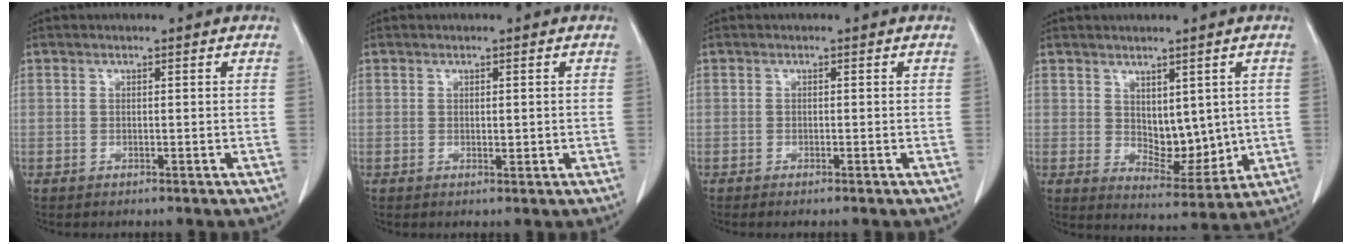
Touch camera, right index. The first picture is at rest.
{"total": 1.1, "force": [0.1, 0.5, 1.0], "torque": [-0.015, -0.004, 0.005]}
{"total": 0.8, "force": [-0.6, -0.1, 0.5], "torque": [-0.012, -0.001, -0.010]}
{"total": 7.5, "force": [1.0, 4.1, 6.2], "torque": [-0.085, -0.009, 0.035]}